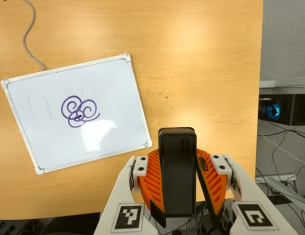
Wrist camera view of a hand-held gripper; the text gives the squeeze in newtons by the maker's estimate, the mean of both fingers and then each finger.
{"total": 6.6, "left": 5.4, "right": 7.7}